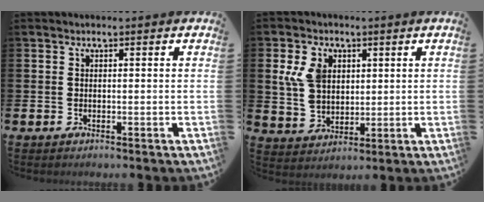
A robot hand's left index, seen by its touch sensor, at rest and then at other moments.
{"total": 6.1, "force": [2.6, 4.5, 3.3], "torque": [-0.067, 0.011, 0.045]}